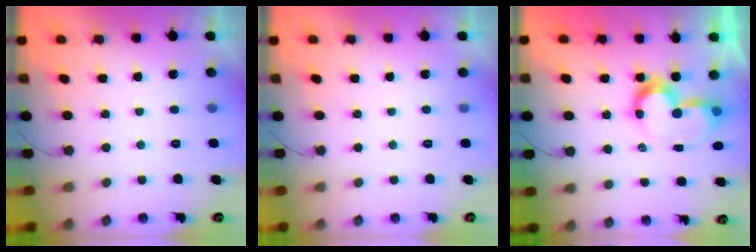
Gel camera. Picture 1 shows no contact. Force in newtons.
{"total": 0.0}
{"total": 10.3, "press": 10.3, "slide": 0.6}